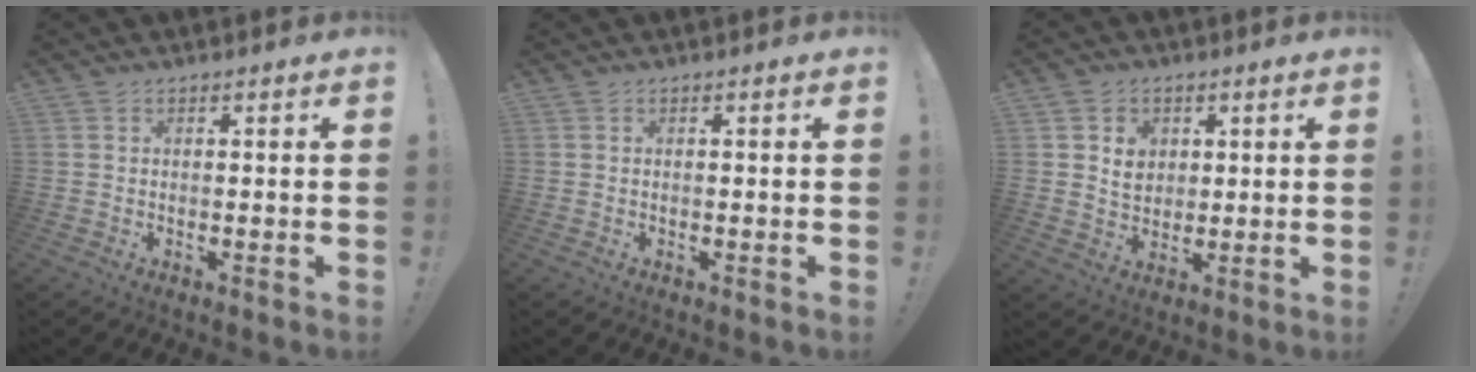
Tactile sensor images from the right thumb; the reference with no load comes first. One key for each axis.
{"total": 0.0}
{"total": 6.6, "fx": 2.1, "fy": 5.9, "fz": 2.1, "tx": -0.010, "ty": -0.014, "tz": 0.038}